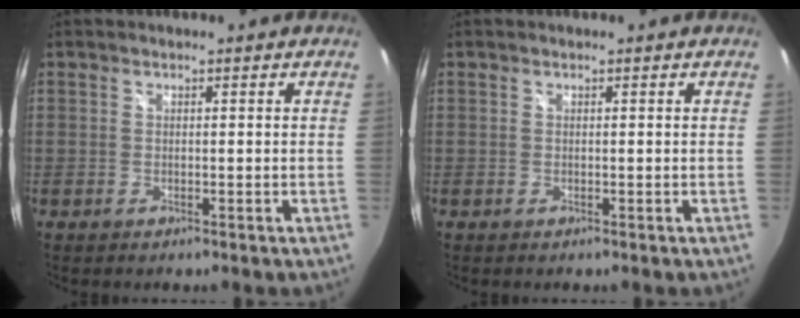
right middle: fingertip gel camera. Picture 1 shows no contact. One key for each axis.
{"total": 0.0}